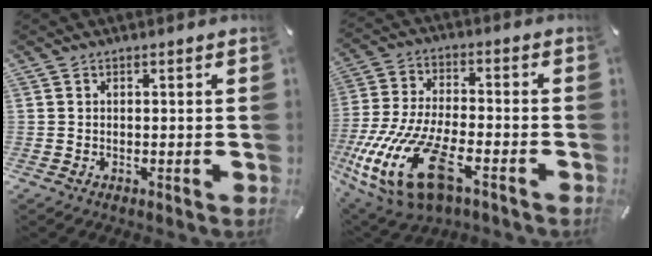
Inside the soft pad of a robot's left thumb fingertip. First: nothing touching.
{"total": 19.1, "force": [-9.1, 8.5, 14.5], "torque": [-0.306, 0.027, -0.150]}